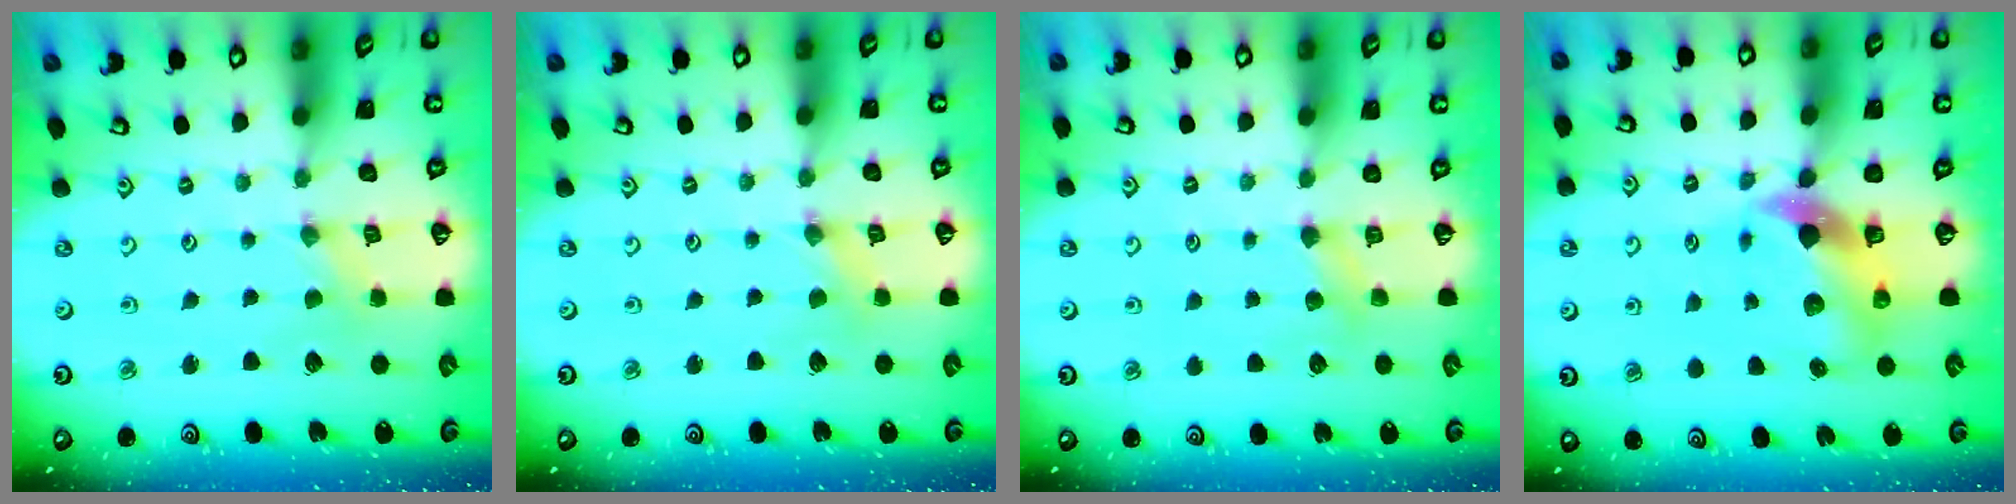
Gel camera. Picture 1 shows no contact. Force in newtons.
{"total": 0.0}
{"total": 3.8, "press": 3.7, "slide": 0.7}
{"total": 9.0, "press": 8.8, "slide": 1.9}